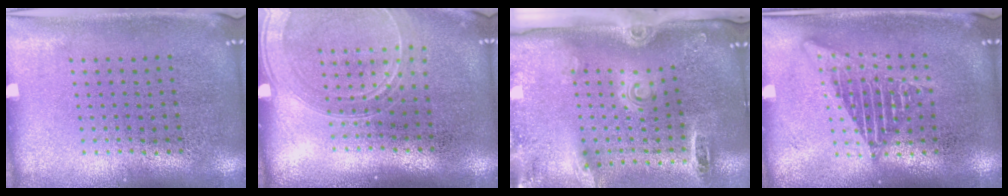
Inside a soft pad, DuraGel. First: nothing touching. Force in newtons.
{"total": 1.7, "press": 1.6, "slide": 0.6}
{"total": 2.9, "press": 2.0, "slide": 2.1}
{"total": 2.7, "press": 2.7, "slide": 0.3}